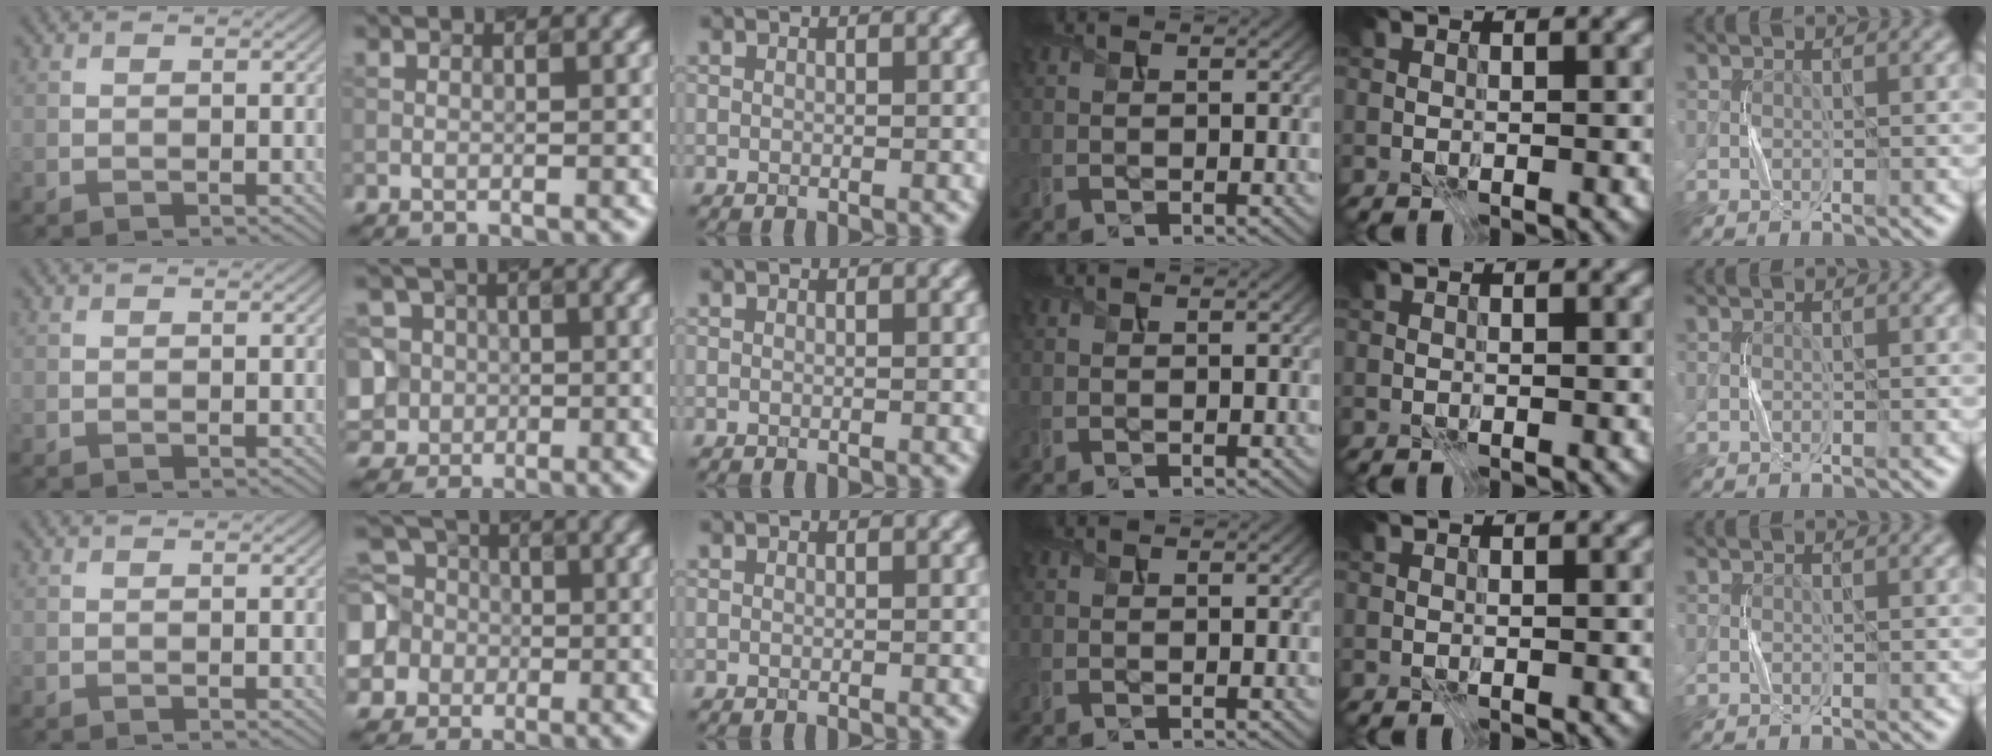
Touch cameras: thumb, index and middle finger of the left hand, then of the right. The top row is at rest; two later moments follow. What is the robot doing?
{"motion": "press", "object": "calculator"}